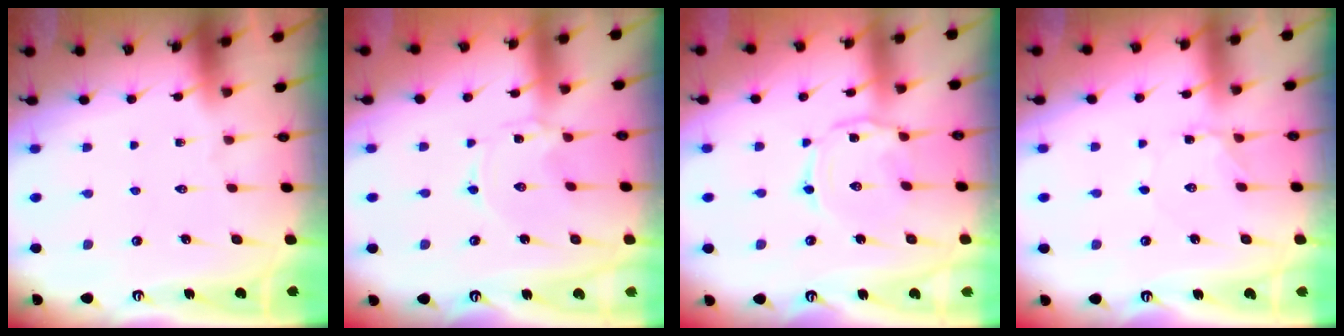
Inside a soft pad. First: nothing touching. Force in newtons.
{"total": 0.0}
{"total": 3.0, "press": 2.9, "slide": 0.4}
{"total": 3.5, "press": 3.5, "slide": 0.3}